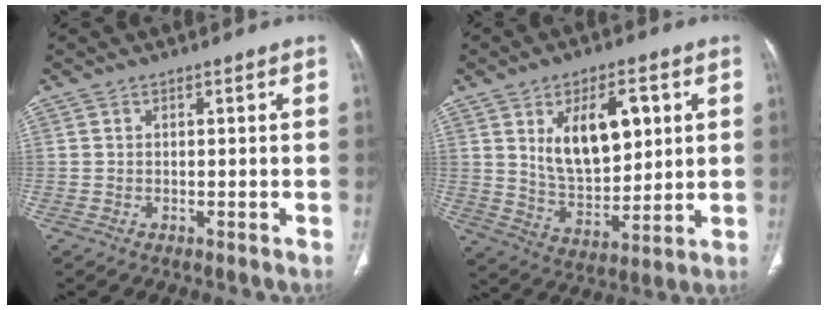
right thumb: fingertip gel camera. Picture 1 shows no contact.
{"total": 14.9, "force": [4.6, 8.1, 11.6], "torque": [-0.157, -0.023, 0.092]}